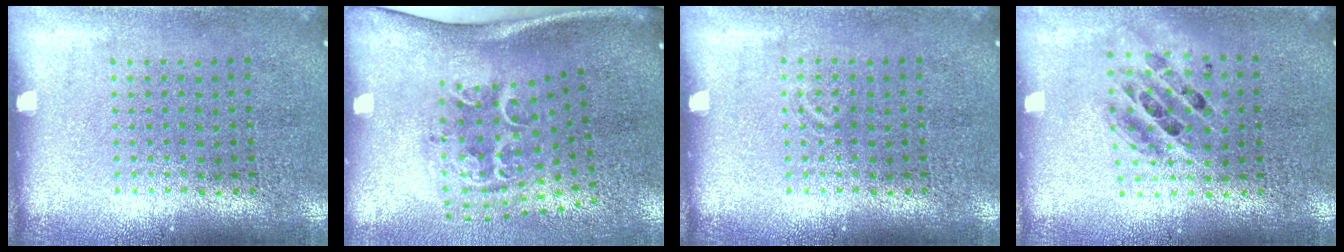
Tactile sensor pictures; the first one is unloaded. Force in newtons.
{"total": 2.3, "press": 1.4, "slide": 1.9}
{"total": 0.6, "press": 0.5, "slide": 0.3}
{"total": 1.4, "press": 1.2, "slide": 0.7}